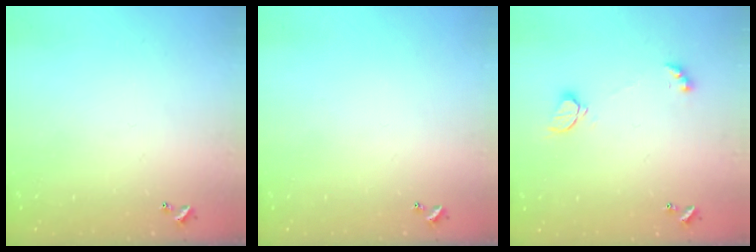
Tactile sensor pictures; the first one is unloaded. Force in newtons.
{"total": 0.0}
{"total": 2.2, "press": 2.2, "slide": 0.2}